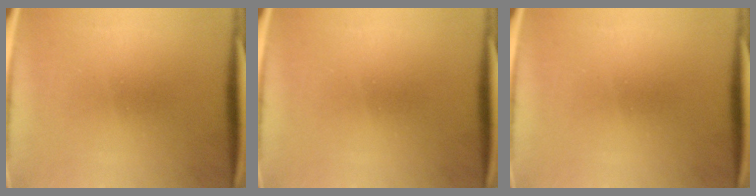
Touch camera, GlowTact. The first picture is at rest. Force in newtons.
{"total": 0.0}
{"total": 0.0}